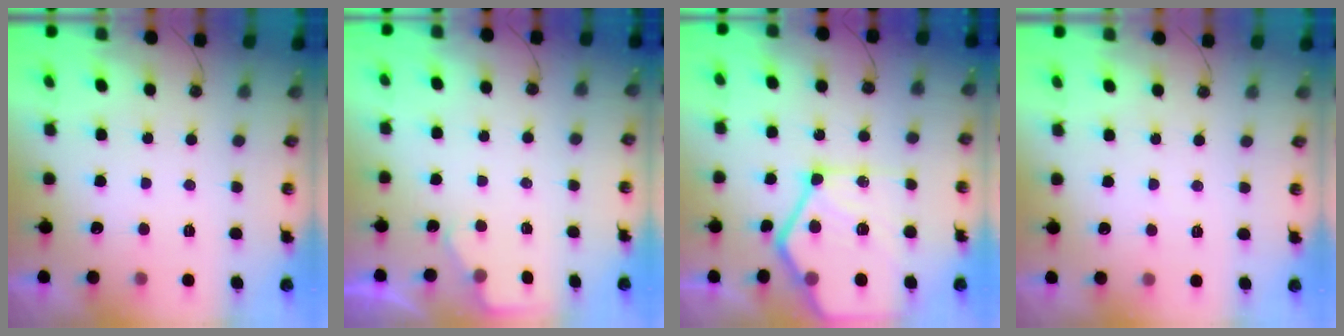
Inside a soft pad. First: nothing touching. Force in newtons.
{"total": 1.9, "press": 1.9, "slide": 0.3}
{"total": 23.6, "press": 23.5, "slide": 2.4}
{"total": 1.9, "press": 1.9, "slide": 0.3}